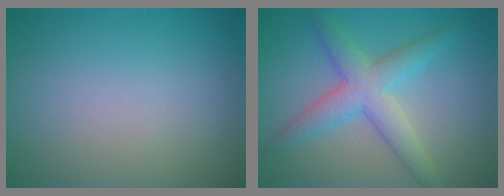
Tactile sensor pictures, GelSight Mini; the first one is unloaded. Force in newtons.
{"total": 4.5, "press": 4.5, "slide": 0.1}